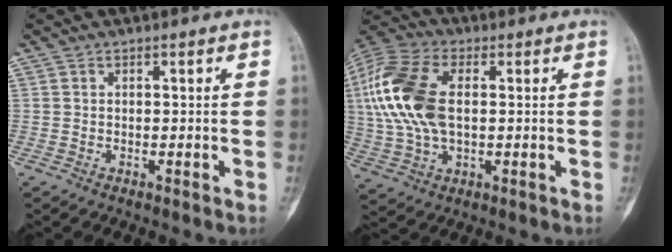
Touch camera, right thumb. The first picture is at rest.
{"total": 17.9, "force": [2.1, 10.1, 14.6], "torque": [-0.330, 0.010, 0.037]}